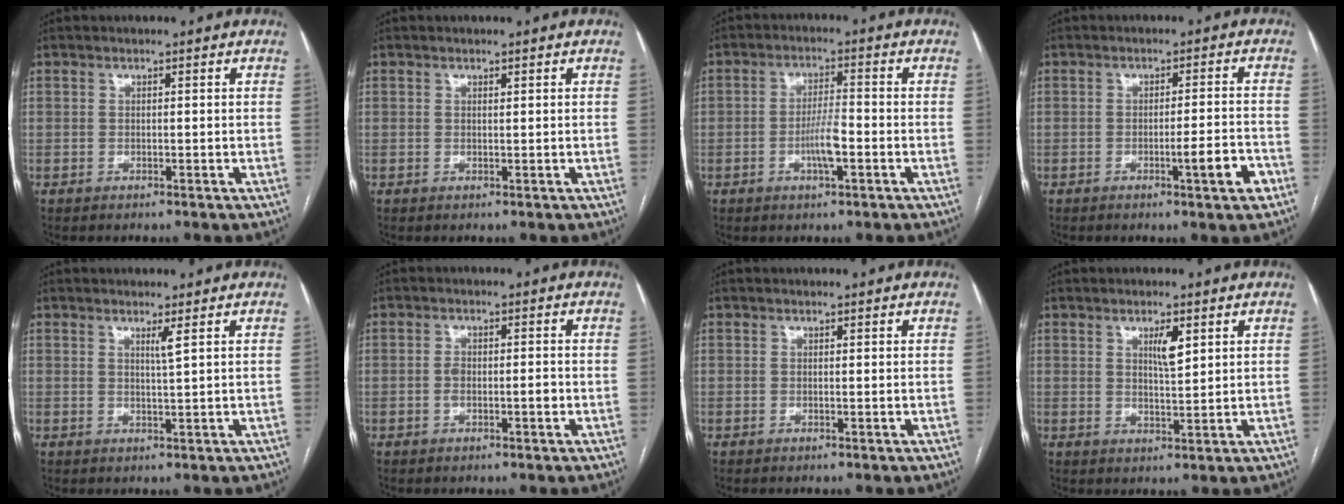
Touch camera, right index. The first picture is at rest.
{"total": 0.0}
{"total": 4.8, "force": [-1.6, 1.0, 4.5], "torque": [-0.086, 0.002, -0.027]}
{"total": 5.2, "force": [-2.4, -0.1, 4.5], "torque": [-0.058, -0.004, -0.035]}
{"total": 1.6, "force": [0.9, -0.5, 1.3], "torque": [-0.026, -0.010, 0.017]}
{"total": 3.0, "force": [-0.7, 1.2, 2.6], "torque": [-0.052, 0.007, -0.010]}
{"total": 0.0}
{"total": 3.5, "force": [1.6, 0.7, 3.0], "torque": [-0.053, -0.002, 0.029]}